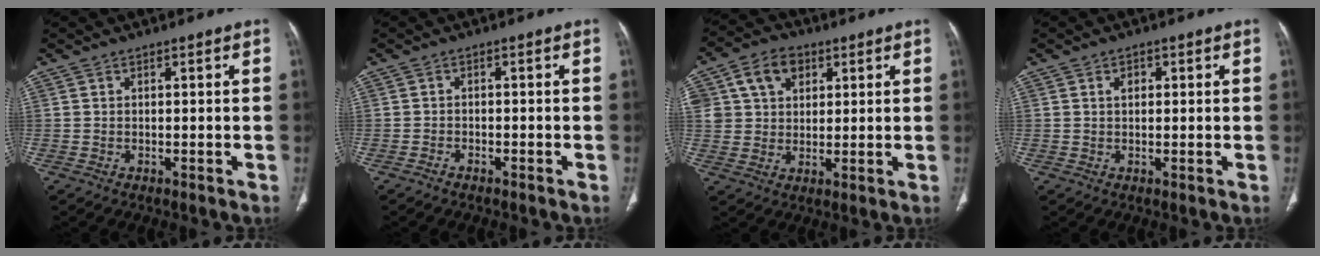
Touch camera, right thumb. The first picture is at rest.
{"total": 1.0, "force": [-0.9, 0.3, 0.4], "torque": [-0.012, 0.005, -0.015]}
{"total": 9.5, "force": [3.7, 7.2, 4.9], "torque": [-0.059, -0.001, 0.066]}
{"total": 1.5, "force": [0.5, 1.1, 1.0], "torque": [-0.010, 0.001, 0.007]}